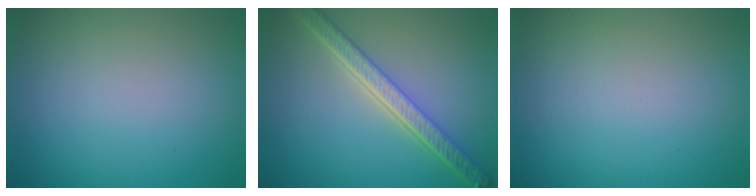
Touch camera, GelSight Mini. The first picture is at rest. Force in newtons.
{"total": 5.2, "press": 4.0, "slide": 3.3}
{"total": 0.0}